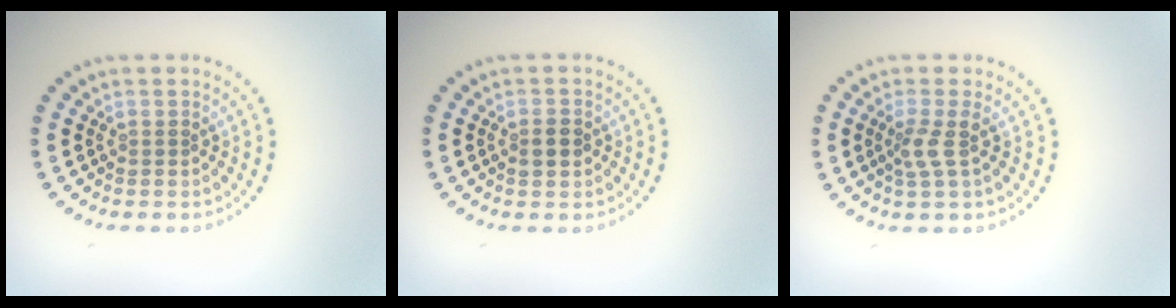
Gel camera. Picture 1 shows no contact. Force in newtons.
{"total": 1.9, "press": 1.9, "slide": 0.1}
{"total": 2.0, "press": 1.4, "slide": 1.4}